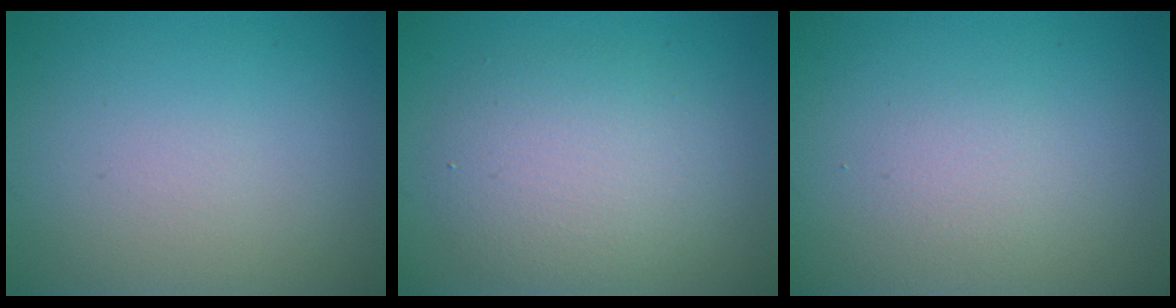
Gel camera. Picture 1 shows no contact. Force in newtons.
{"total": 4.6, "press": 4.6, "slide": 0.3}
{"total": 1.3, "press": 1.3, "slide": 0.1}